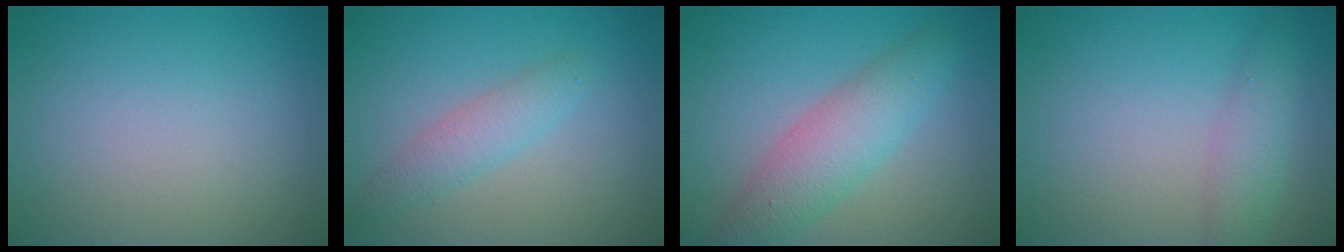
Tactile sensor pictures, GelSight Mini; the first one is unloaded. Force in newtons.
{"total": 2.5, "press": 2.5, "slide": 0.0}
{"total": 5.1, "press": 5.1, "slide": 0.1}
{"total": 2.8, "press": 2.8, "slide": 0.1}